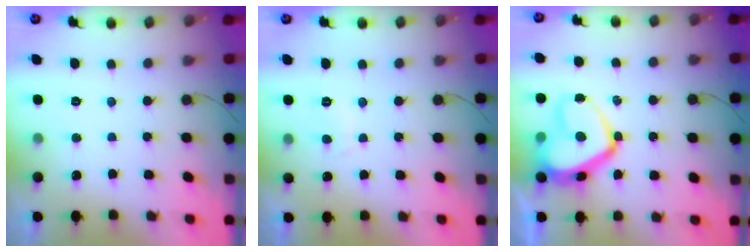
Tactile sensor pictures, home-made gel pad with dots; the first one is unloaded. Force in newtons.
{"total": 2.6, "press": 2.5, "slide": 0.7}
{"total": 14.6, "press": 14.6, "slide": 1.3}